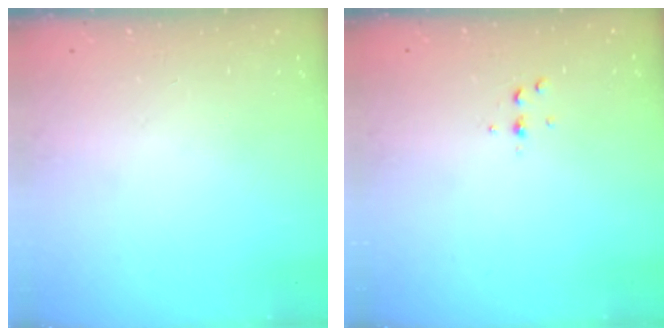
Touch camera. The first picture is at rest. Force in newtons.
{"total": 2.6, "press": 2.6, "slide": 0.3}